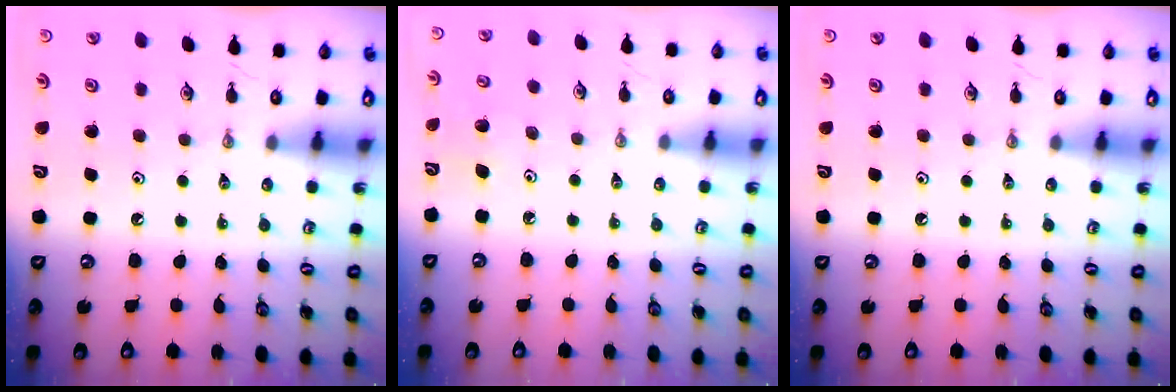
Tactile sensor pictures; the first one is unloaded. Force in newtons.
{"total": 3.7, "press": 3.6, "slide": 0.3}
{"total": 0.0}